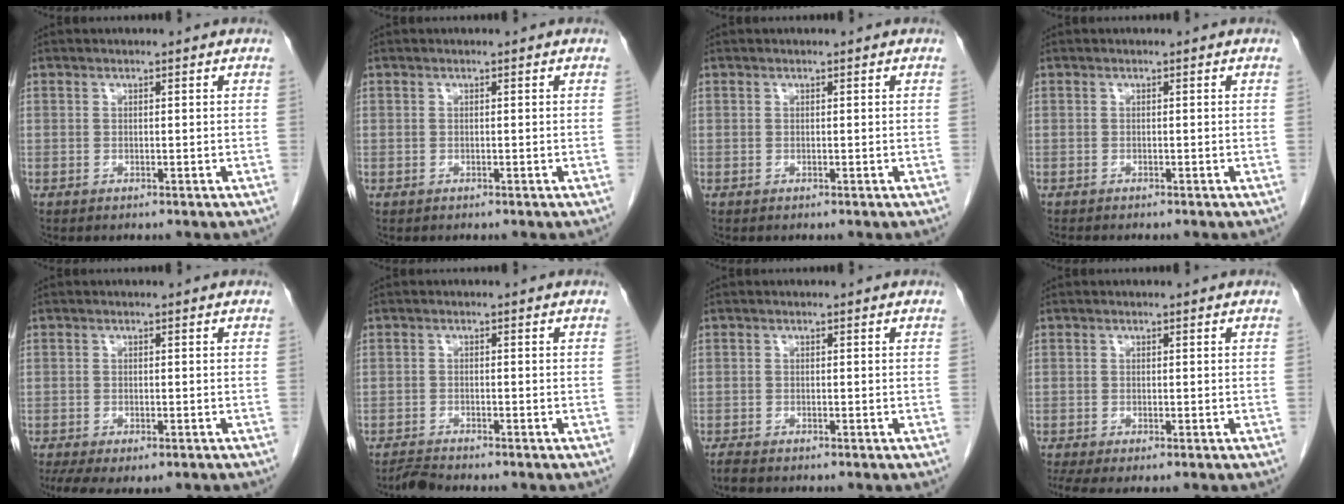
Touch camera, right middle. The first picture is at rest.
{"total": 0.0}
{"total": 0.0}
{"total": 1.6, "force": [-1.5, 0.2, 0.7], "torque": [-0.016, -0.005, -0.019]}
{"total": 7.4, "force": [-5.0, 3.0, 4.6], "torque": [-0.084, -0.015, -0.075]}
{"total": 1.9, "force": [-1.9, -0.3, 0.1], "torque": [-0.008, -0.011, -0.036]}
{"total": 1.4, "force": [-1.3, 0.2, 0.6], "torque": [-0.020, -0.006, -0.024]}
{"total": 3.5, "force": [-2.4, 0.8, 2.4], "torque": [-0.047, -0.014, -0.043]}